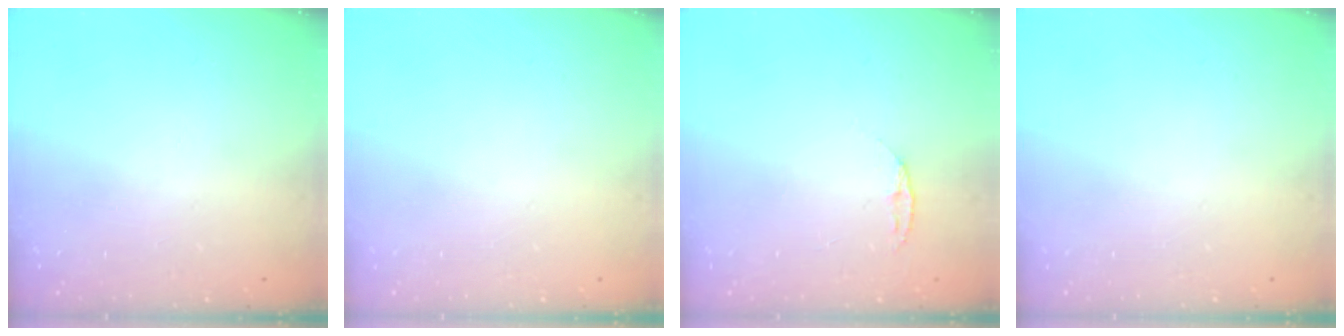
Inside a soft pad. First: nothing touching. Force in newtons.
{"total": 0.0}
{"total": 4.1, "press": 4.1, "slide": 0.5}
{"total": 0.0}